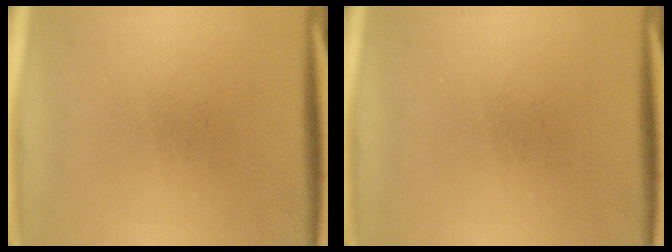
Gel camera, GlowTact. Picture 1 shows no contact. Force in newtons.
{"total": 0.0}